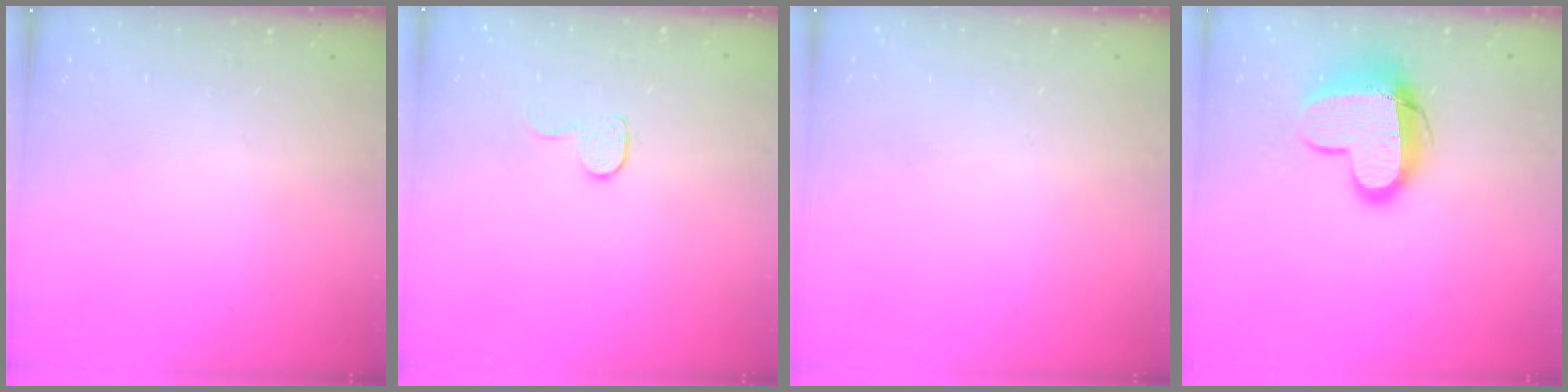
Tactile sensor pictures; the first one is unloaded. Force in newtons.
{"total": 6.4, "press": 6.4, "slide": 0.4}
{"total": 0.6, "press": 0.6, "slide": 0.2}
{"total": 13.1, "press": 13.0, "slide": 1.1}